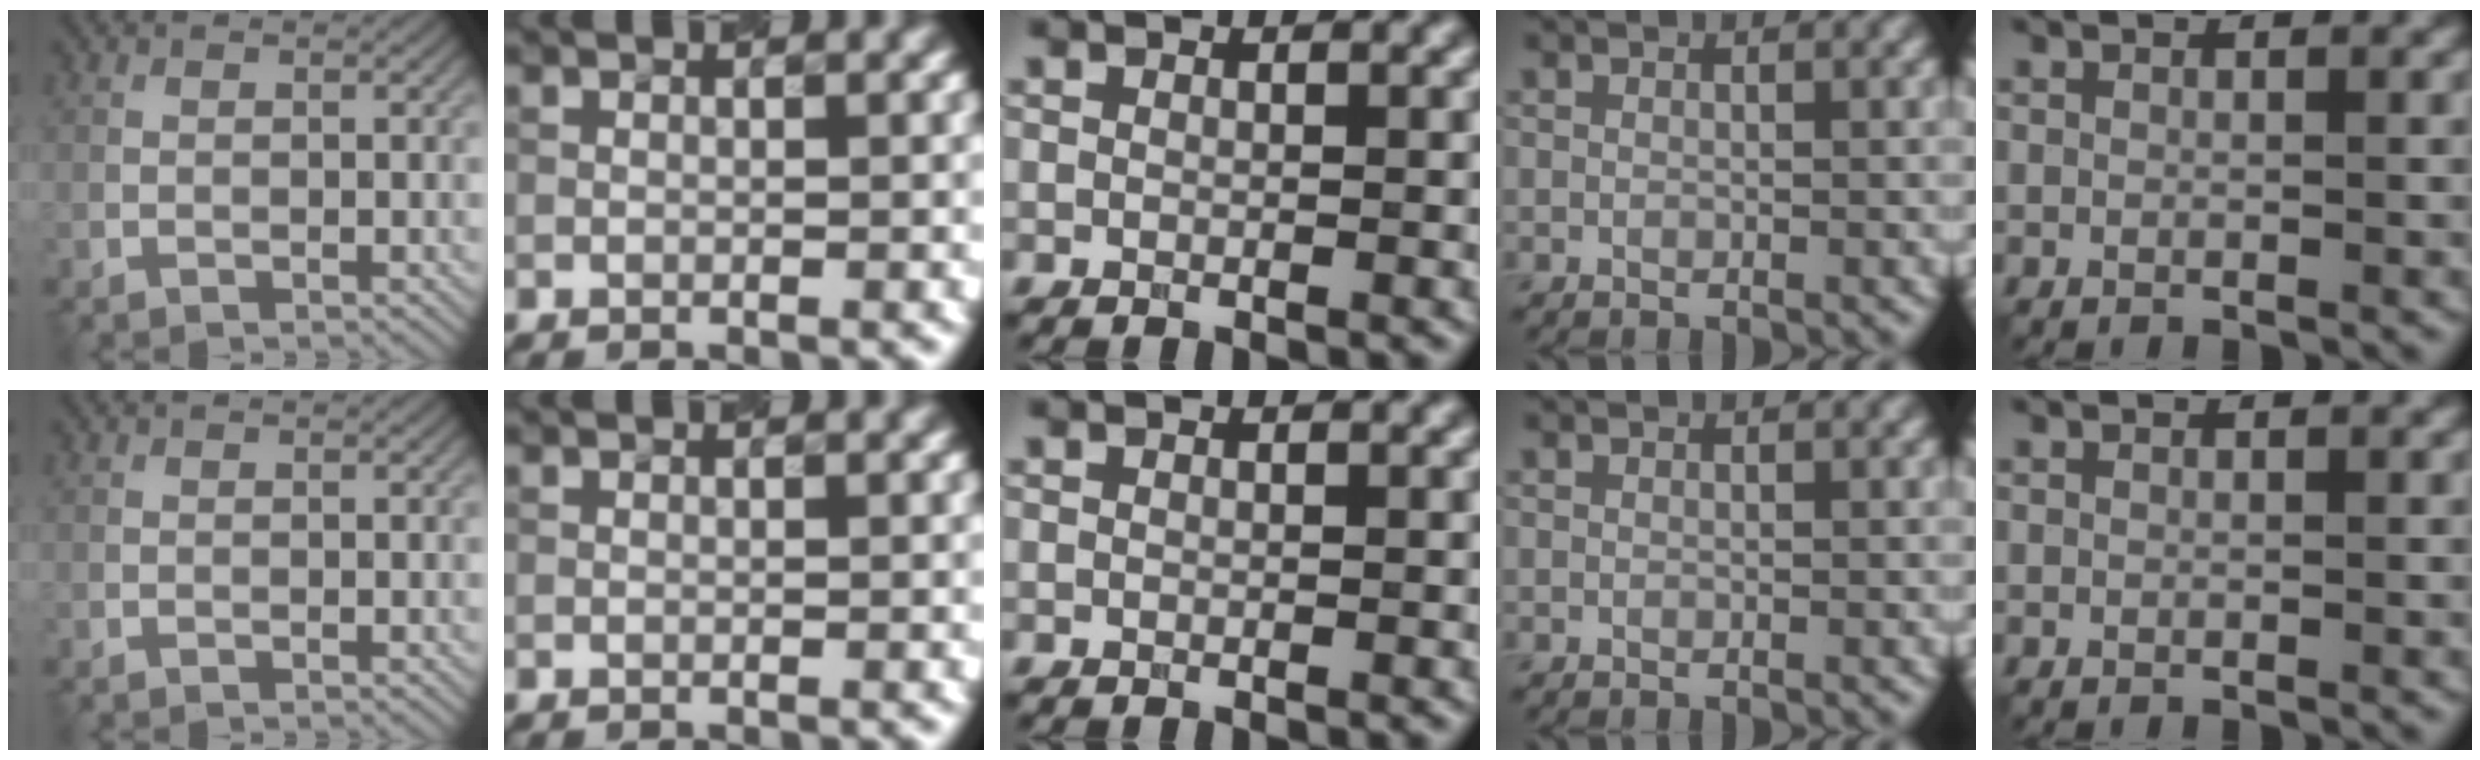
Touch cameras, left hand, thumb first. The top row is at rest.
{}